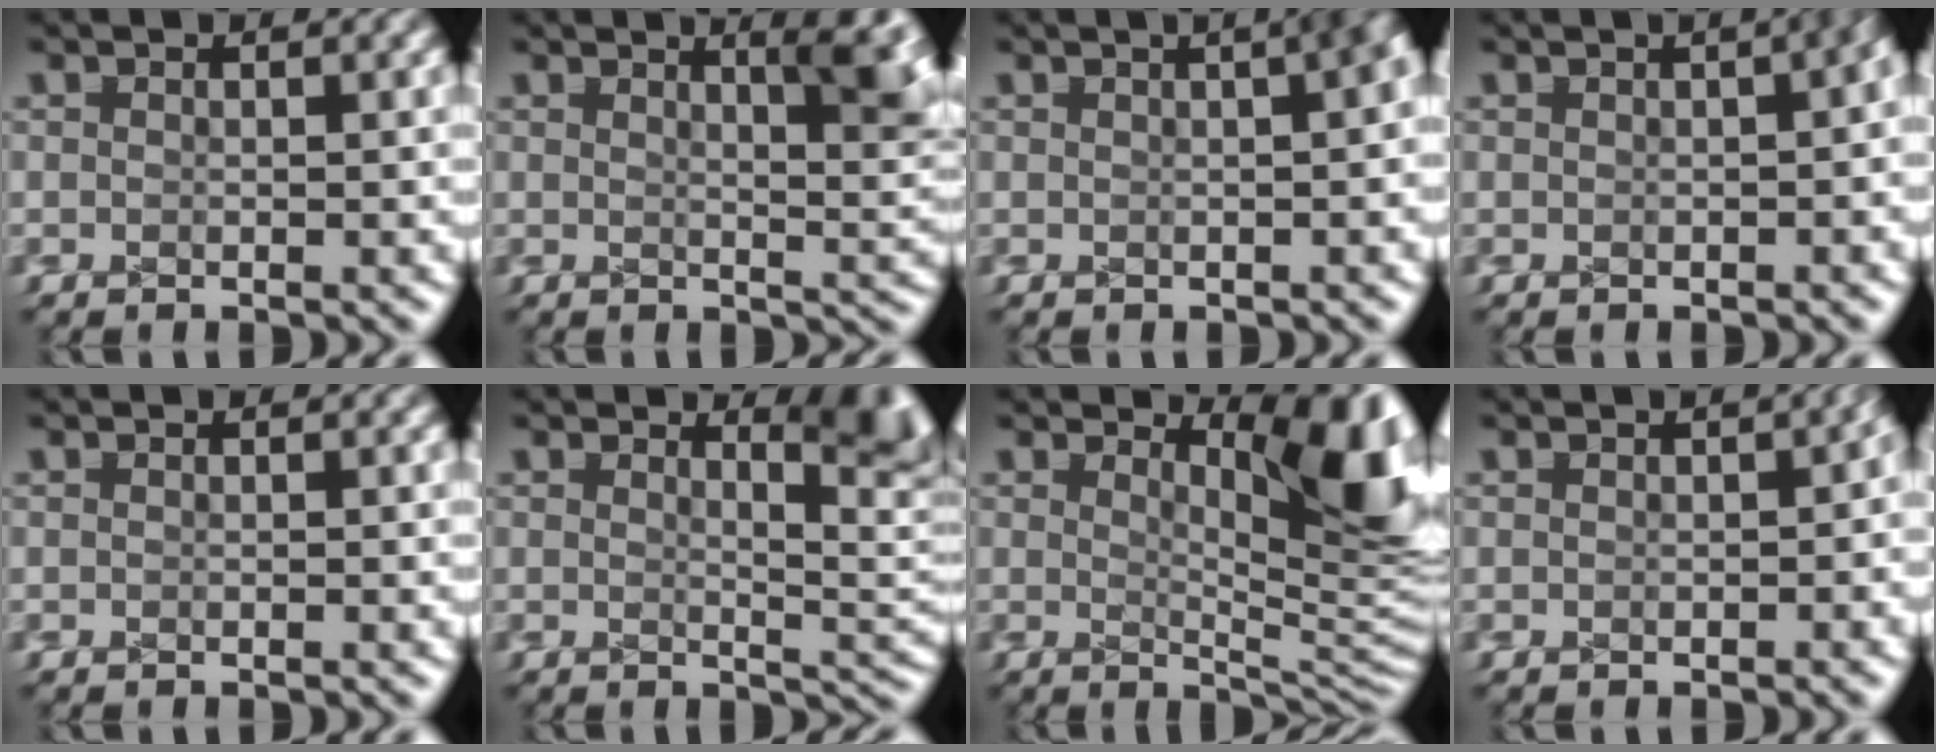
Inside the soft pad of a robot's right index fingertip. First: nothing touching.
{"total": 5.2, "force": [2.1, 1.4, 4.5], "torque": [-0.026, 0.000, 0.035]}
{"total": 3.4, "force": [0.6, 1.6, 3.0], "torque": [-0.015, 0.017, 0.003]}
{"total": 3.7, "force": [0.3, 1.7, 3.3], "torque": [-0.014, 0.021, -0.003]}
{"total": 0.0}
{"total": 4.5, "force": [1.8, 0.9, 4.1], "torque": [-0.022, -0.003, 0.031]}
{"total": 9.1, "force": [1.0, 3.0, 8.5], "torque": [-0.056, -0.009, 0.025]}
{"total": 1.0, "force": [-0.2, 0.6, 0.8], "torque": [0.002, 0.007, -0.006]}